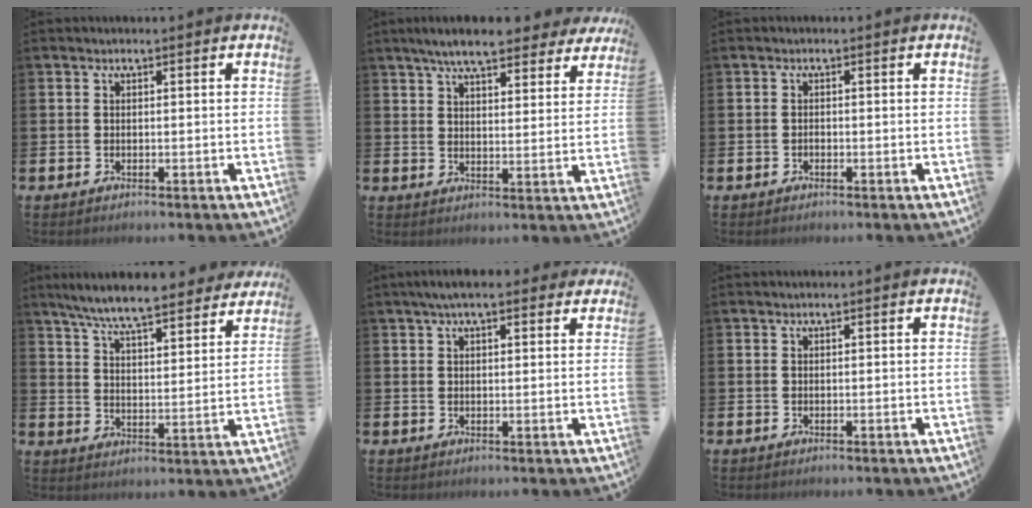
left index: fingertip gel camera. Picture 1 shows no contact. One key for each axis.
{"total": 7.6, "fx": 6.8, "fy": 1.6, "fz": 3.0, "tx": -0.071, "ty": -0.024, "tz": 0.121}
{"total": 0.6, "fx": -0.5, "fy": 0.3, "fz": 0.2, "tx": -0.012, "ty": 0.002, "tz": -0.008}
{"total": 8.2, "fx": 7.6, "fy": 0.8, "fz": 2.8, "tx": -0.079, "ty": -0.048, "tz": 0.134}
{"total": 4.2, "fx": 3.3, "fy": 1.3, "fz": 2.4, "tx": -0.044, "ty": -0.002, "tz": 0.057}
{"total": 0.0}